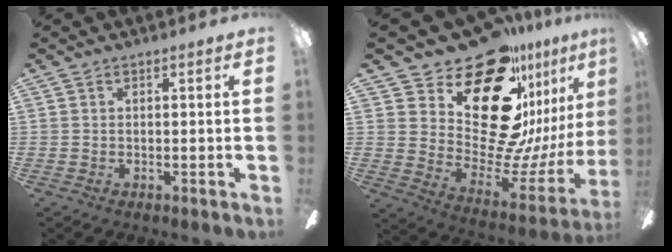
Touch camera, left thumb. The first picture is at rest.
{"total": 26.8, "force": [17.0, 13.3, 15.8], "torque": [-0.227, -0.144, 0.319]}